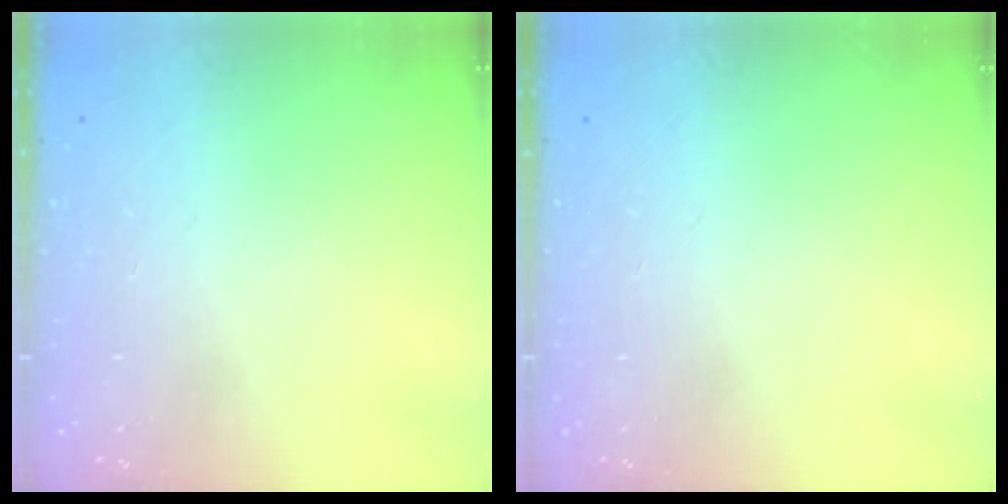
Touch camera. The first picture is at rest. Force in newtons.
{"total": 0.0}